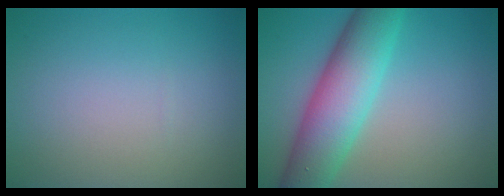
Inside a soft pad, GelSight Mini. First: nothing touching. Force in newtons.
{"total": 8.2, "press": 8.2, "slide": 0.2}